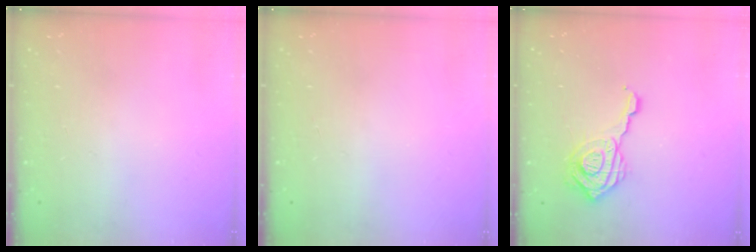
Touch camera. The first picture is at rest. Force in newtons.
{"total": 0.0}
{"total": 13.8, "press": 13.8, "slide": 1.3}